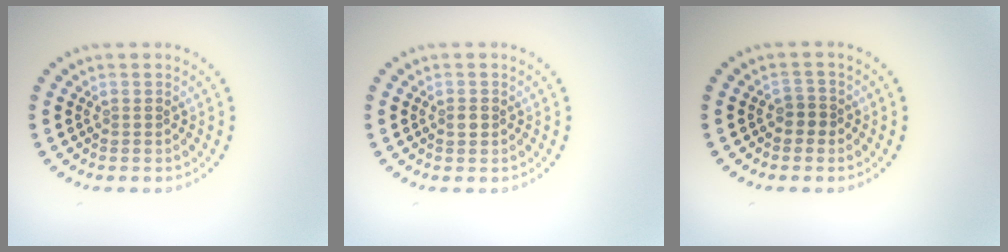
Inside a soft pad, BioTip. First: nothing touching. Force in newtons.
{"total": 1.1, "press": 1.1, "slide": 0.2}
{"total": 1.3, "press": 1.0, "slide": 0.7}